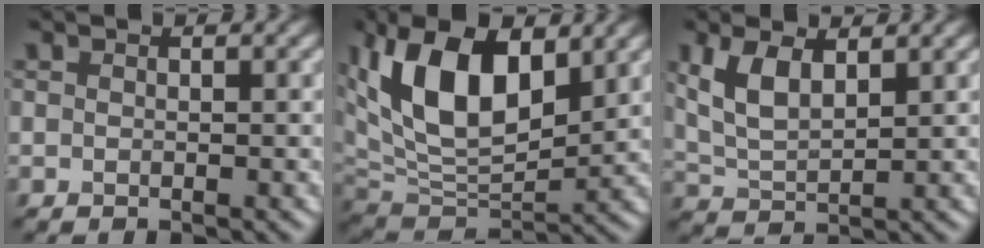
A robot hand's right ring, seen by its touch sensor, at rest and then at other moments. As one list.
[{"total": 12.2, "force": [4.4, 6.4, 9.5], "torque": [-0.176, 0.012, 0.074]}, {"total": 4.8, "force": [2.1, 2.3, 3.7], "torque": [-0.089, 0.001, 0.044]}]